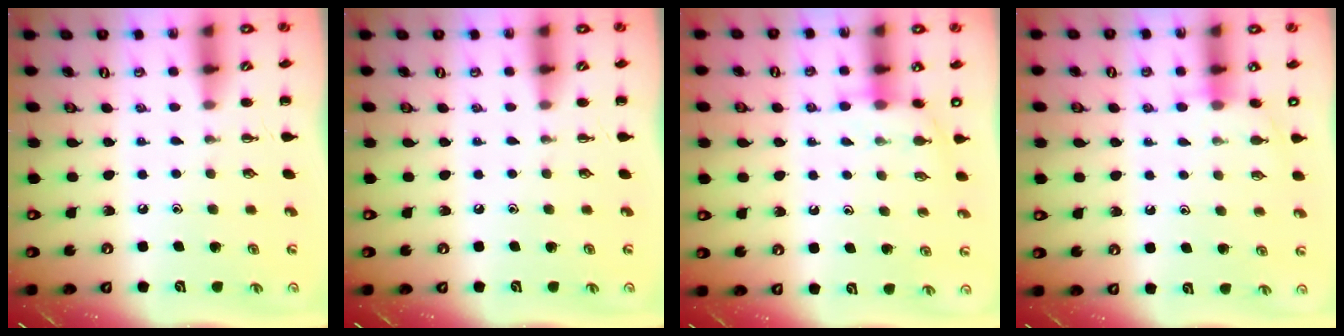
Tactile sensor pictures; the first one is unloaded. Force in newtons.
{"total": 0.0}
{"total": 5.3, "press": 5.3, "slide": 0.6}
{"total": 6.9, "press": 6.7, "slide": 1.4}